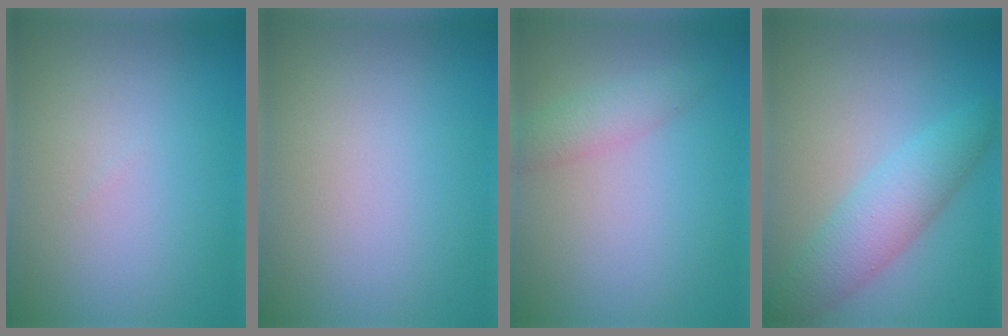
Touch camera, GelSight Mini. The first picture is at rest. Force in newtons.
{"total": 0.0}
{"total": 2.2, "press": 2.2, "slide": 0.1}
{"total": 4.4, "press": 4.4, "slide": 0.1}